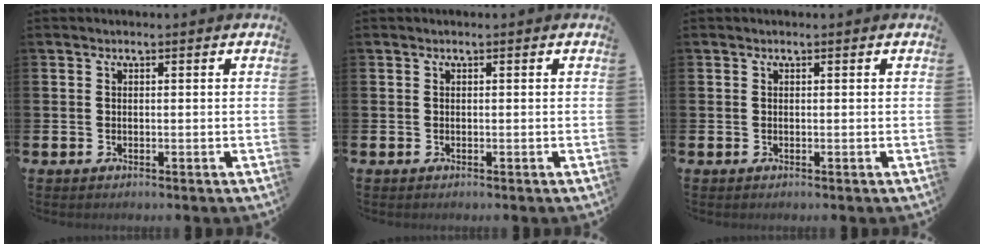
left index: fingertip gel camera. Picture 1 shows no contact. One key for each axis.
{"total": 0.0}
{"total": 0.0}